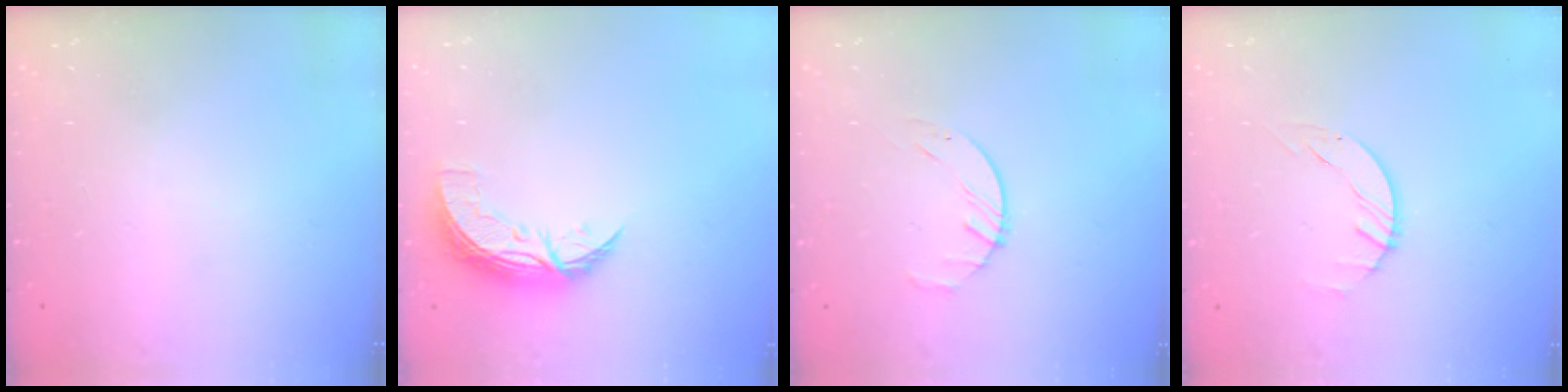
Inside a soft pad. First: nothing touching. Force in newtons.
{"total": 8.6, "press": 8.6, "slide": 0.1}
{"total": 1.6, "press": 1.6, "slide": 0.3}
{"total": 1.5, "press": 1.4, "slide": 0.3}